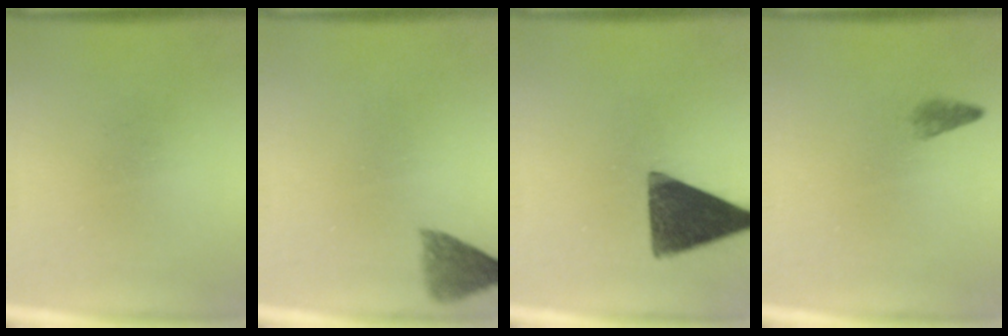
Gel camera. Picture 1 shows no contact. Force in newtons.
{"total": 3.7}
{"total": 13.8}
{"total": 1.2}